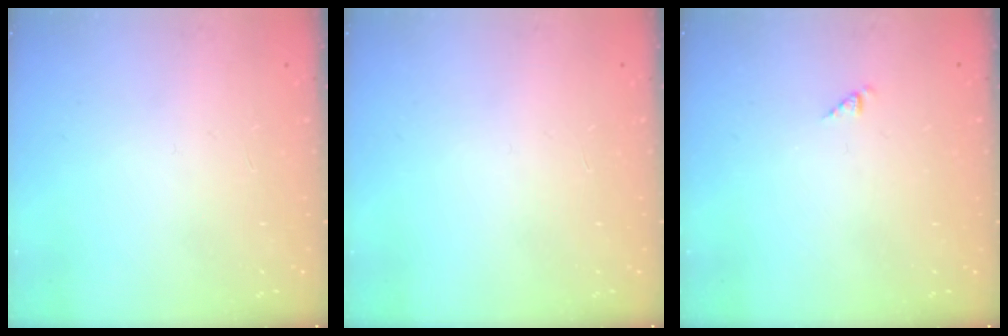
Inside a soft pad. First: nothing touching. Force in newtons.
{"total": 0.0}
{"total": 0.8, "press": 0.8, "slide": 0.2}